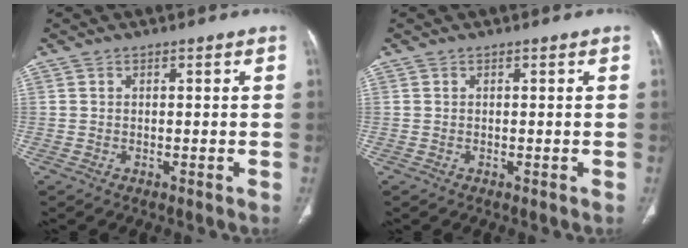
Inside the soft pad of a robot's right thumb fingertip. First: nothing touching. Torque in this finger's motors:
{"motor_torque": [0.06, 0.07, 0.23, -0.25, 0.04]}